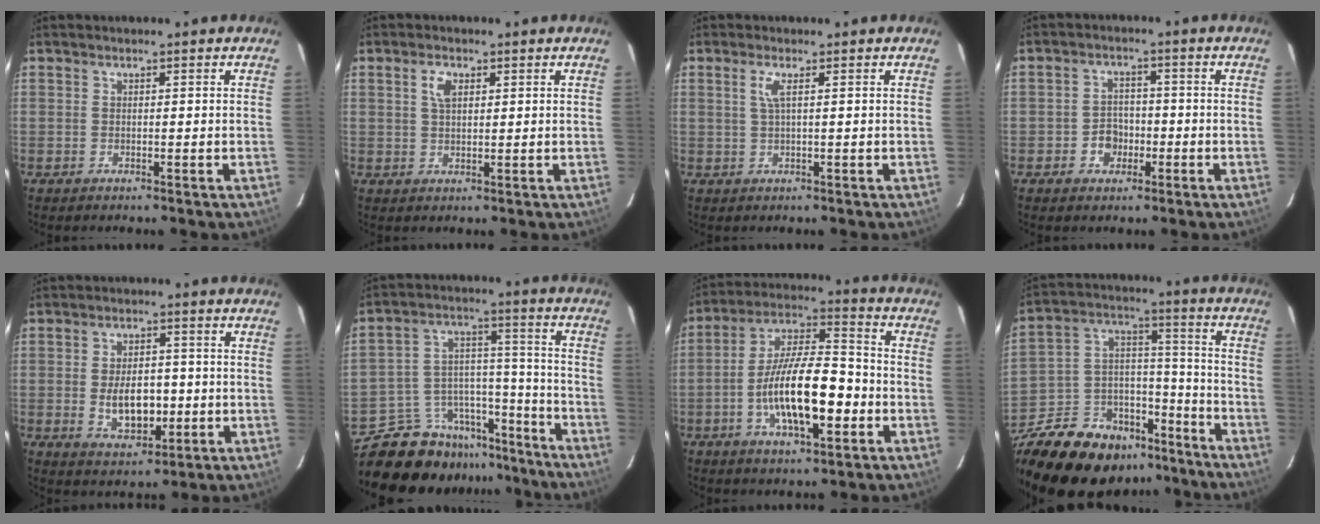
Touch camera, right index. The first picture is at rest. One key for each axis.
{"total": 3.1, "fx": 1.2, "fy": 1.7, "fz": 2.3, "tx": -0.045, "ty": 0.007, "tz": 0.023}
{"total": 2.1, "fx": 0.6, "fy": -0.1, "fz": 2.0, "tx": -0.042, "ty": 0.000, "tz": 0.012}
{"total": 4.5, "fx": -1.9, "fy": 3.7, "fz": 1.5, "tx": -0.036, "ty": 0.012, "tz": -0.023}
{"total": 8.6, "fx": -1.3, "fy": 5.0, "fz": 6.9, "tx": -0.130, "ty": -0.003, "tz": -0.011}
{"total": 15.4, "fx": -13.4, "fy": 7.3, "fz": 2.0, "tx": -0.041, "ty": 0.072, "tz": -0.199}
{"total": 16.3, "fx": -4.6, "fy": 5.5, "fz": 14.7, "tx": -0.272, "ty": 0.005, "tz": -0.081}
{"total": 26.0, "fx": -19.0, "fy": 13.8, "fz": 11.1, "tx": -0.256, "ty": 0.052, "tz": -0.281}